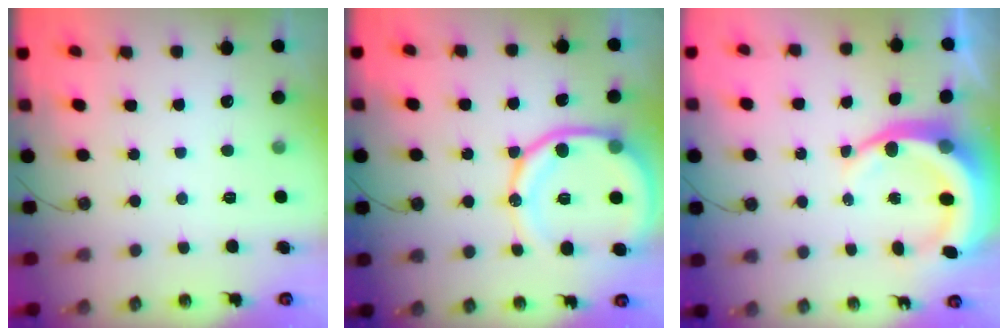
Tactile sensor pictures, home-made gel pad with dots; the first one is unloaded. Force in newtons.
{"total": 16.8, "press": 16.7, "slide": 2.0}
{"total": 11.6, "press": 11.4, "slide": 2.3}